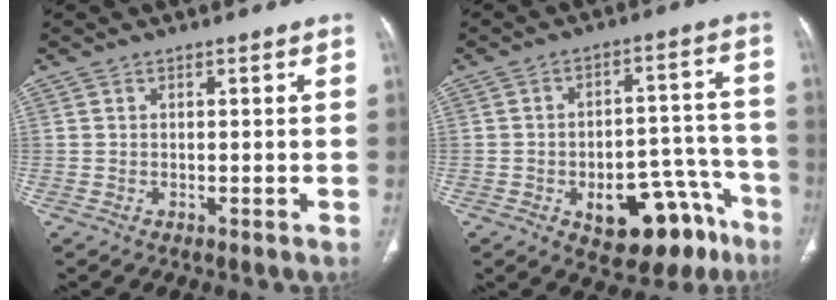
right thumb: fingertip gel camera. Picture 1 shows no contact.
{"total": 17.5, "force": [-9.0, 9.2, 11.8], "torque": [-0.106, 0.077, -0.110]}